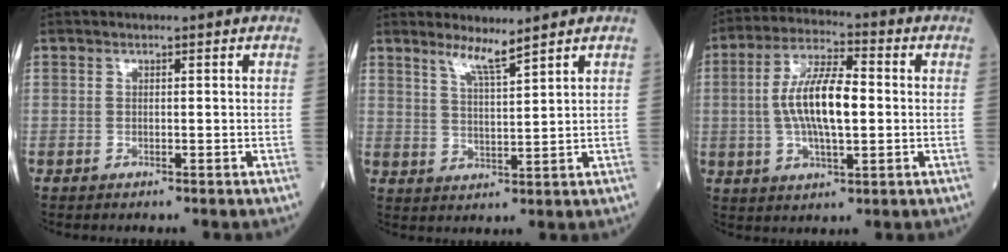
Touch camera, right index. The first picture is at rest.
{"total": 4.0, "force": [3.3, -0.5, 2.2], "torque": [-0.045, -0.012, 0.066]}
{"total": 11.4, "force": [0.1, 3.3, 10.9], "torque": [-0.213, 0.011, 0.001]}